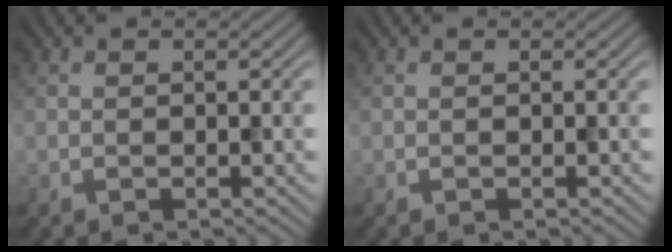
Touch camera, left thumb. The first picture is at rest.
{"total": 0.0}